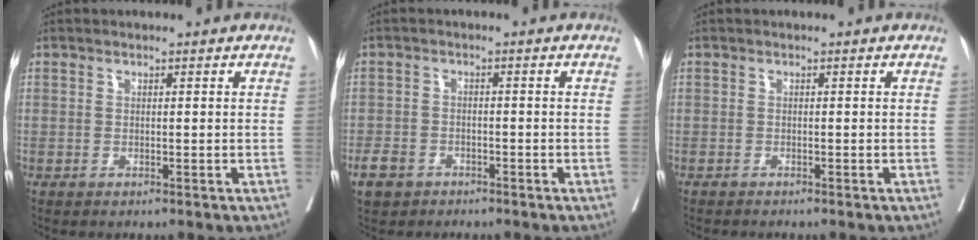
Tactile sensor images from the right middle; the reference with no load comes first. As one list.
[{"total": 4.1, "force": [-2.8, 2.7, 1.1], "torque": [-0.030, 0.001, -0.049]}, {"total": 0.9, "force": [-0.9, 0.0, 0.1], "torque": [-0.011, -0.005, -0.019]}]